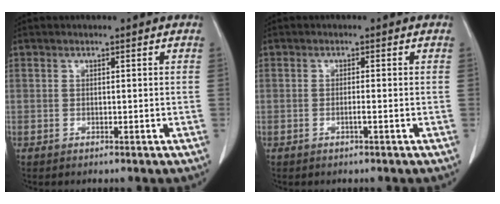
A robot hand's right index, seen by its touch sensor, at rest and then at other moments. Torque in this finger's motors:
{"motor_torque": [-0.14, 0.05, 0.04, 0.00]}